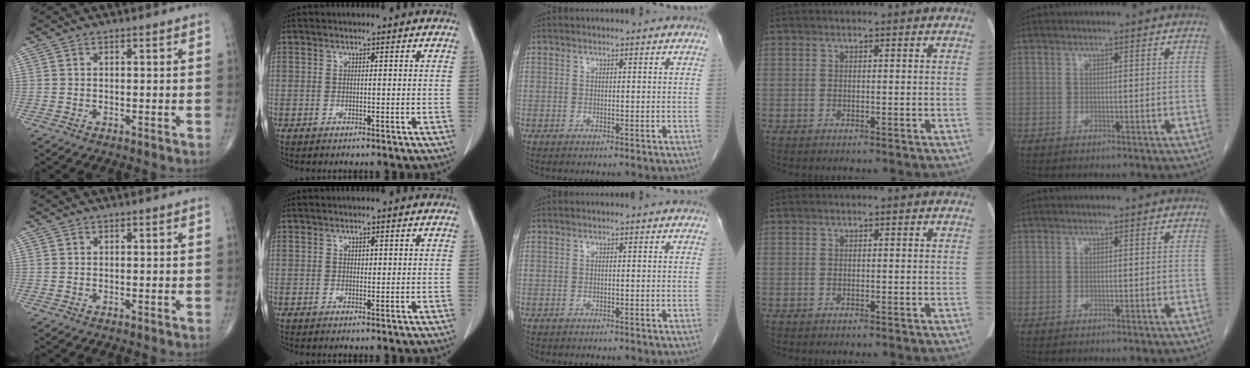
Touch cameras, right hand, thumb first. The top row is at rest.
{"index": {"total": 0.6, "force": [0.3, 0.4, 0.4], "torque": [-0.002, -0.001, 0.004]}}